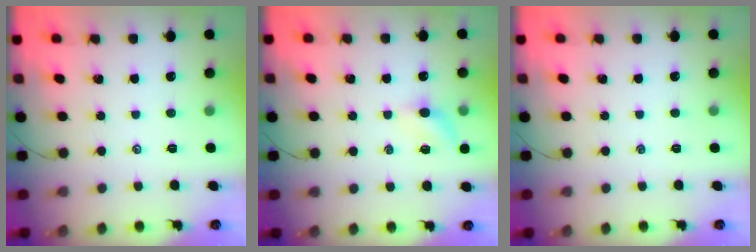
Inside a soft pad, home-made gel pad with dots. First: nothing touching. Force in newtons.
{"total": 5.5, "press": 5.3, "slide": 1.4}
{"total": 0.0}